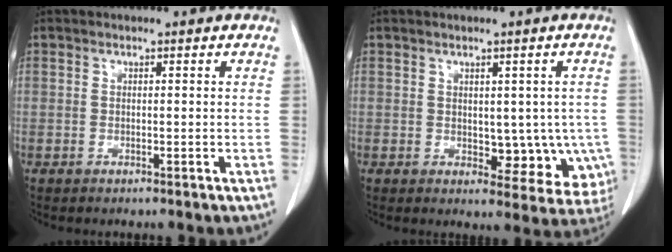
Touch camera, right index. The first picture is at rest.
{"total": 7.9, "force": [-1.0, 4.7, 6.3], "torque": [-0.048, 0.003, -0.002]}